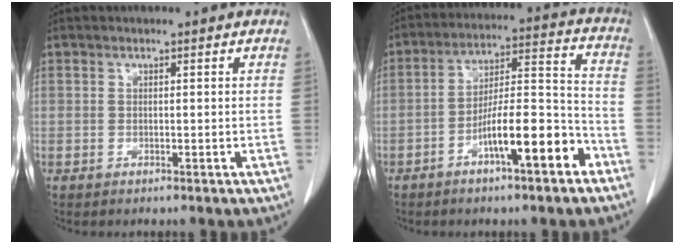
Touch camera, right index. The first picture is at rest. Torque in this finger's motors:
{"motor_torque": [1.21, -0.92, 0.44, 0.15]}